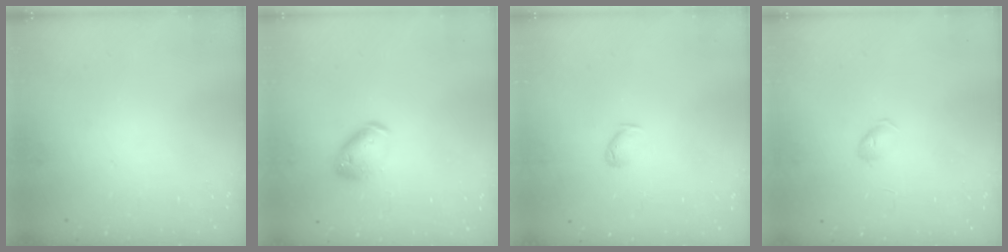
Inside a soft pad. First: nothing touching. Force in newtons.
{"total": 10.3, "press": 10.2, "slide": 1.5}
{"total": 3.2, "press": 3.2, "slide": 0.6}
{"total": 5.3, "press": 5.2, "slide": 0.9}